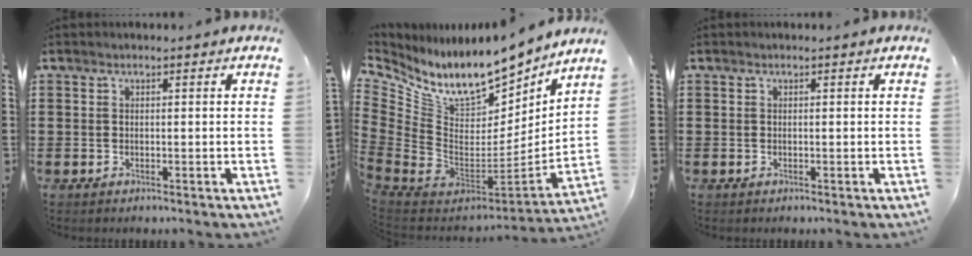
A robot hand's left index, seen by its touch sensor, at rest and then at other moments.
{"total": 11.5, "force": [9.1, 4.4, 5.6], "torque": [-0.129, -0.088, 0.157]}
{"total": 0.0}